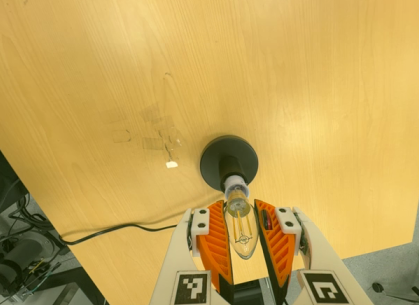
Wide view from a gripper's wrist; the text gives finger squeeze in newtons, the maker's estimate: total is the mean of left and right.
{"total": 12.9, "left": 13.2, "right": 12.6}